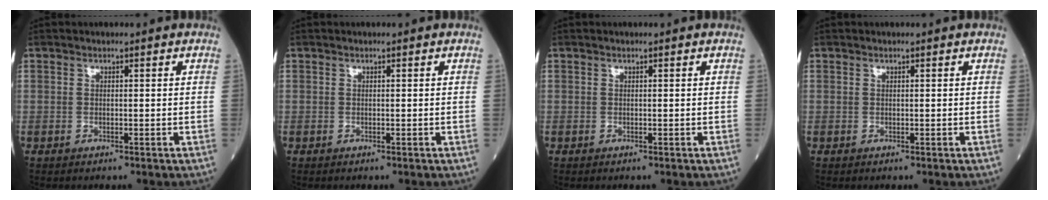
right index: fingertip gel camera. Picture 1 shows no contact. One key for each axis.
{"total": 0.0}
{"total": 0.0}
{"total": 0.0}